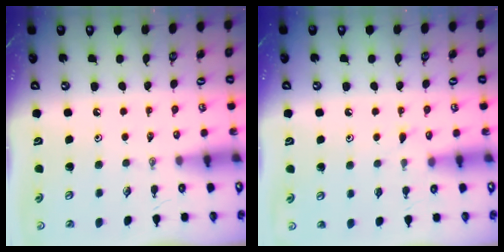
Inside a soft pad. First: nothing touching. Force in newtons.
{"total": 5.0, "press": 4.9, "slide": 0.3}